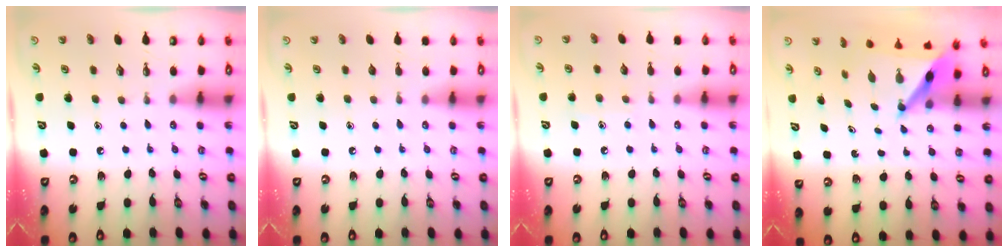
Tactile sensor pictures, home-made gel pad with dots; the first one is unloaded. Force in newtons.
{"total": 0.0}
{"total": 5.6, "press": 5.6, "slide": 0.6}
{"total": 5.9, "press": 5.9, "slide": 0.2}